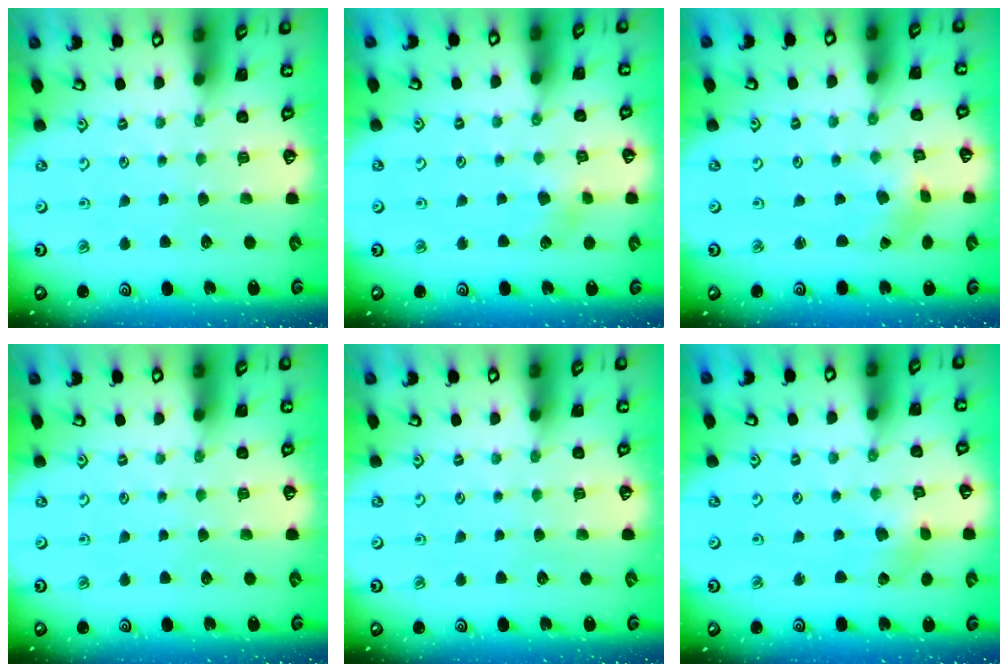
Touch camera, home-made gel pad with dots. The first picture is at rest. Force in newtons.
{"total": 4.0, "press": 4.0, "slide": 0.5}
{"total": 2.7, "press": 2.3, "slide": 1.3}
{"total": 0.0}
{"total": 0.0}
{"total": 2.2, "press": 2.1, "slide": 0.6}